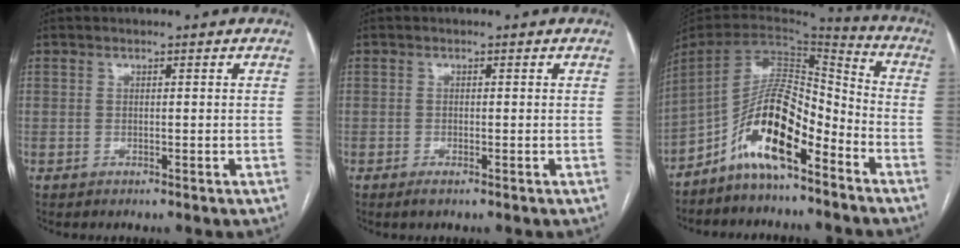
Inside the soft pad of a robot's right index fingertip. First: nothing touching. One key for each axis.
{"total": 1.2, "fx": -0.8, "fy": 0.2, "fz": 0.8, "tx": -0.014, "ty": -0.002, "tz": -0.011}
{"total": 13.2, "fx": -7.8, "fy": 3.5, "fz": 10.1, "tx": -0.187, "ty": 0.023, "tz": -0.140}